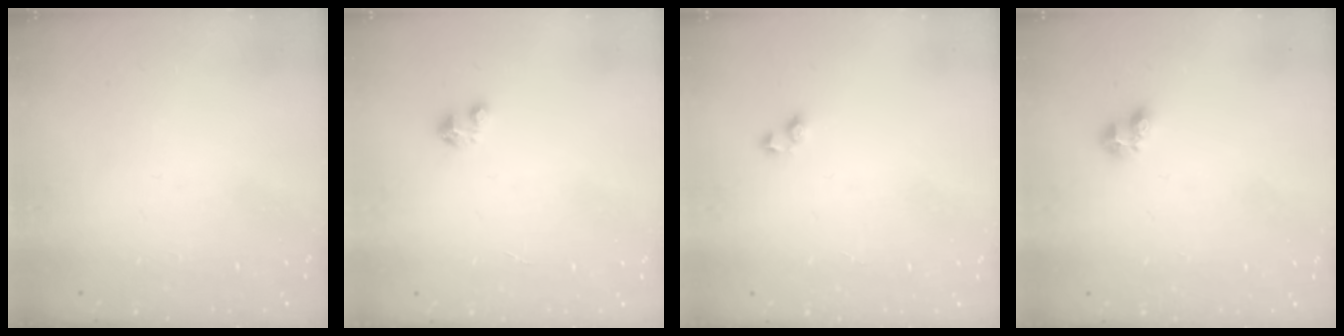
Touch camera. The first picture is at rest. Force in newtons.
{"total": 1.7, "press": 1.7, "slide": 0.1}
{"total": 2.0, "press": 1.7, "slide": 1.0}
{"total": 1.6, "press": 1.5, "slide": 0.6}